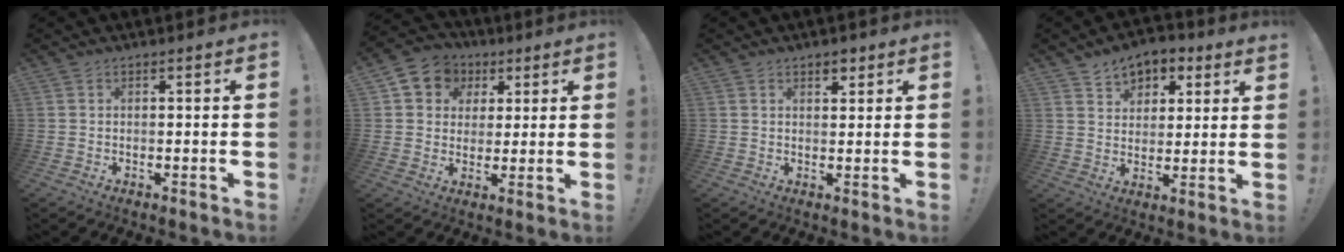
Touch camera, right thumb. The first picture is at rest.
{"total": 8.7, "force": [2.8, 7.8, 2.6], "torque": [-0.040, -0.010, 0.061]}
{"total": 2.9, "force": [1.9, 1.7, 1.3], "torque": [-0.008, -0.008, 0.031]}
{"total": 7.6, "force": [4.7, 5.4, 2.4], "torque": [-0.030, -0.024, 0.090]}